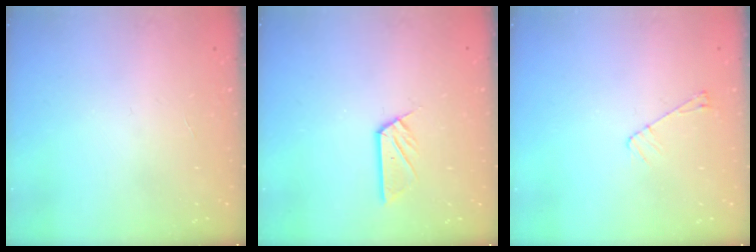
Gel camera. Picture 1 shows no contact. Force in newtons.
{"total": 5.8, "press": 5.8, "slide": 0.2}
{"total": 4.4, "press": 4.4, "slide": 0.6}